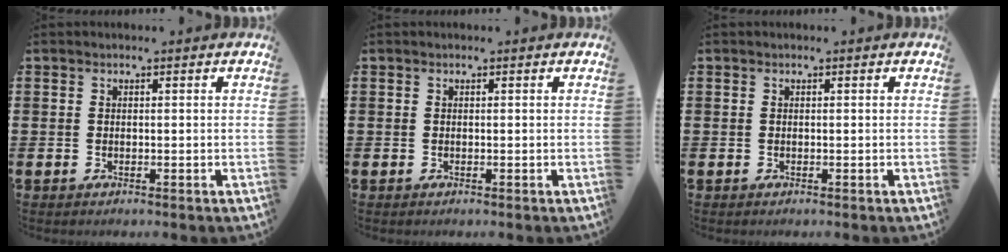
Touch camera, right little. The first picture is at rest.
{"total": 0.0}
{"total": 0.0}